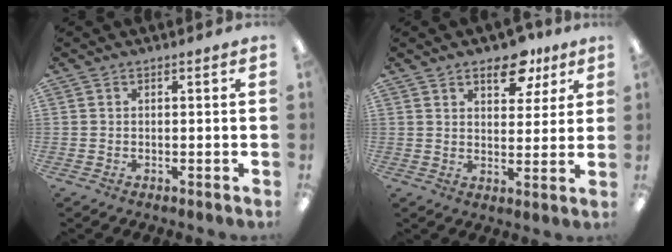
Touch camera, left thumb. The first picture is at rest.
{"total": 10.0, "force": [6.4, 5.4, 5.5], "torque": [-0.062, -0.027, 0.107]}